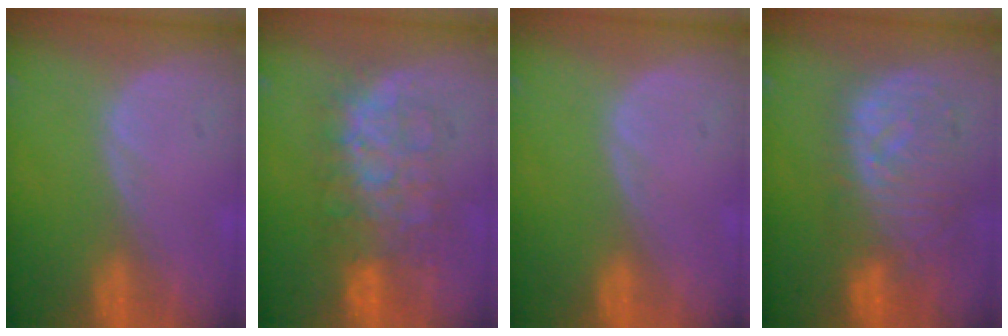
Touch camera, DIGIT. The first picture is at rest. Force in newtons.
{"total": 8.3, "press": 8.3, "slide": 0.2}
{"total": 0.0}
{"total": 10.3, "press": 9.3, "slide": 4.4}